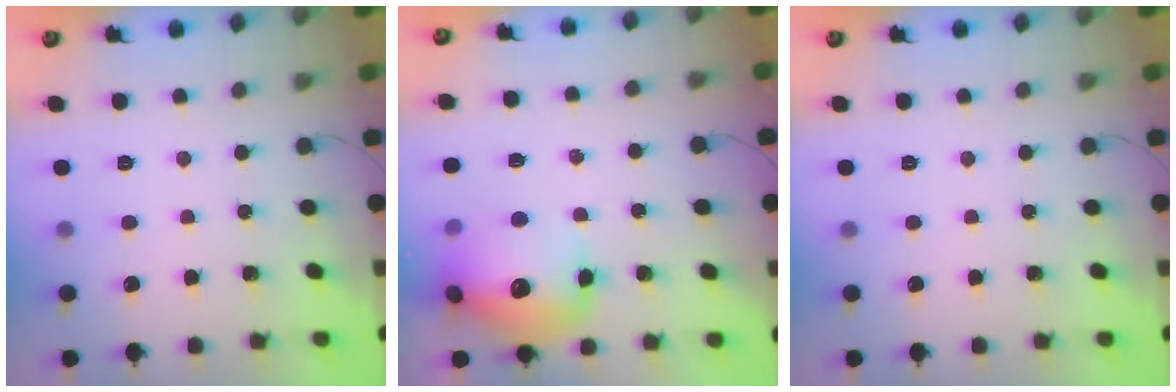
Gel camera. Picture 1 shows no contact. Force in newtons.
{"total": 17.6, "press": 17.2, "slide": 3.6}
{"total": 0.0}